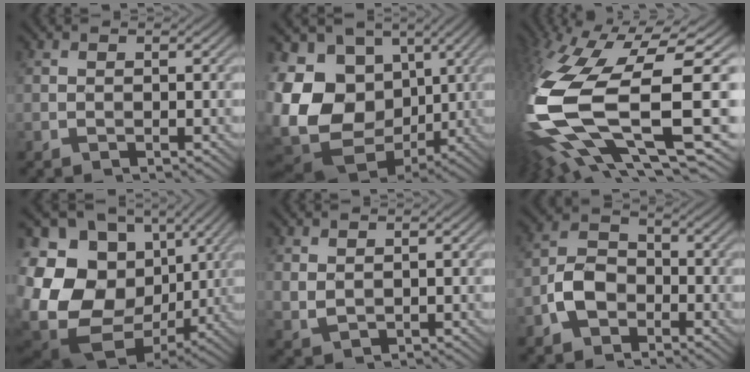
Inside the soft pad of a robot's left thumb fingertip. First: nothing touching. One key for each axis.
{"total": 18.1, "fx": -2.7, "fy": 13.8, "fz": 11.3, "tx": -0.260, "ty": -0.014, "tz": -0.032}
{"total": 17.9, "fx": -2.5, "fy": 6.8, "fz": 16.4, "tx": -0.383, "ty": -0.045, "tz": -0.021}
{"total": 20.3, "fx": -2.1, "fy": 16.0, "fz": 12.2, "tx": -0.272, "ty": -0.034, "tz": -0.016}
{"total": 1.9, "fx": 1.2, "fy": 1.0, "fz": 1.0, "tx": -0.031, "ty": -0.004, "tz": 0.031}
{"total": 5.5, "fx": -2.6, "fy": 3.9, "fz": 3.0, "tx": -0.061, "ty": 0.005, "tz": -0.059}